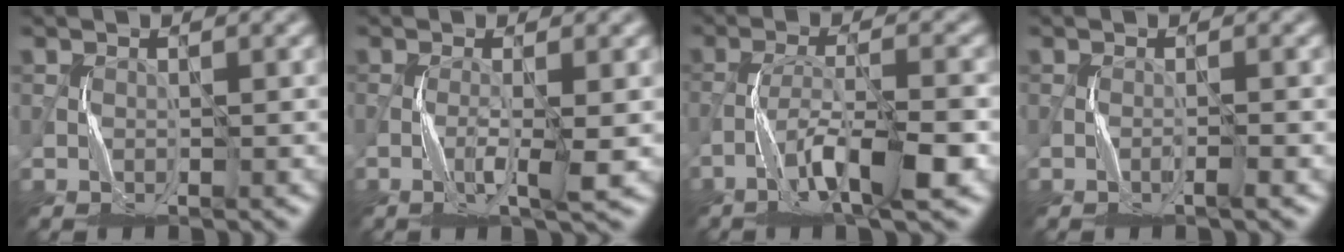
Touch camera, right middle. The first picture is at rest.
{"total": 2.9, "force": [-0.8, 0.2, 2.8], "torque": [-0.055, 0.003, -0.019]}
{"total": 7.1, "force": [-3.9, 1.2, 5.8], "torque": [-0.106, 0.006, -0.071]}
{"total": 1.1, "force": [-0.6, -0.1, 0.9], "torque": [-0.016, 0.008, -0.015]}